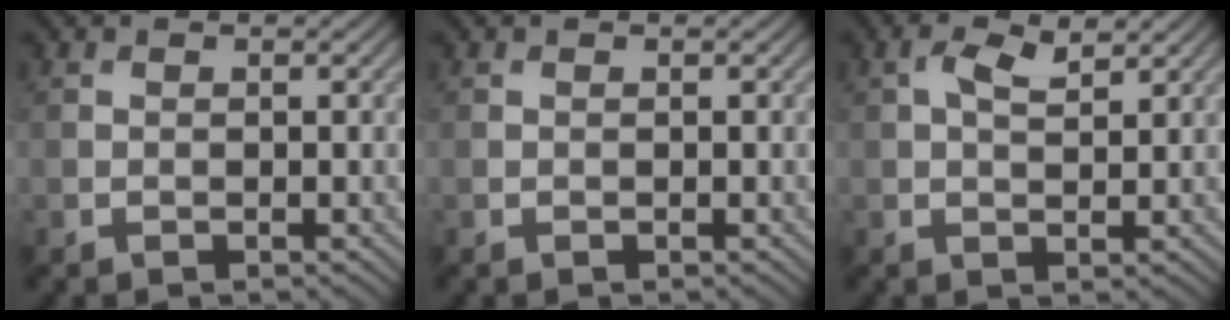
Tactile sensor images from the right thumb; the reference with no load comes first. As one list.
[{"total": 0.0}, {"total": 3.3, "force": [1.6, 1.3, 2.6], "torque": [-0.057, 0.003, 0.030]}]